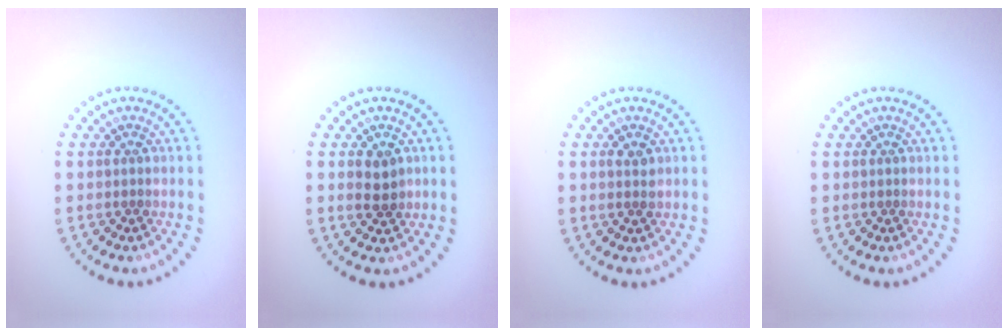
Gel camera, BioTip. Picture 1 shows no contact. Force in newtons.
{"total": 2.2, "press": 2.2, "slide": 0.2}
{"total": 1.4, "press": 1.4, "slide": 0.2}
{"total": 0.0}